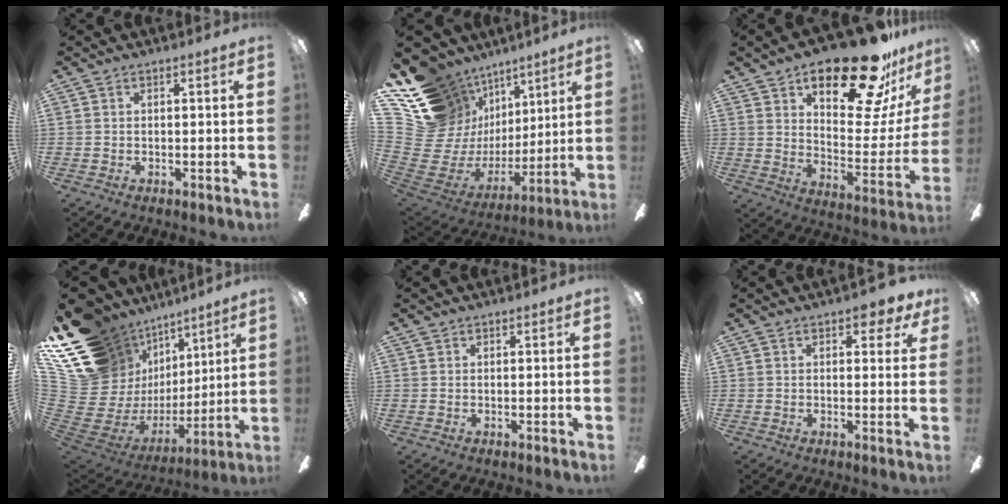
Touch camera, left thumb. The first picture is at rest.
{"total": 20.0, "force": [10.4, 15.7, 6.8], "torque": [-0.161, -0.094, 0.232]}
{"total": 23.8, "force": [17.6, 8.5, 13.7], "torque": [-0.198, -0.115, 0.291]}
{"total": 21.6, "force": [10.4, 15.9, 10.4], "torque": [-0.211, -0.103, 0.239]}
{"total": 0.7, "force": [0.5, 0.4, -0.1], "torque": [0.003, 0.003, 0.009]}
{"total": 3.4, "force": [2.1, 1.8, 2.0], "torque": [-0.019, -0.004, 0.032]}